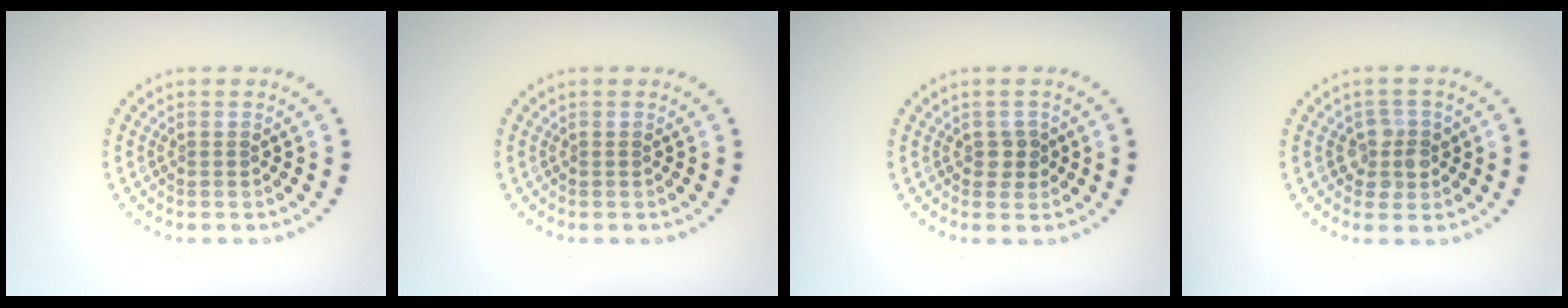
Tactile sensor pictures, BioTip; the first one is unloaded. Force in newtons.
{"total": 0.0}
{"total": 1.4, "press": 1.3, "slide": 0.4}
{"total": 2.3, "press": 2.0, "slide": 1.1}